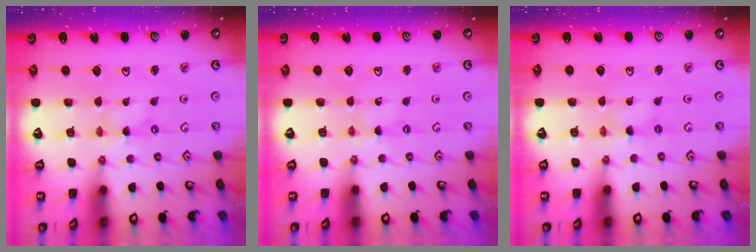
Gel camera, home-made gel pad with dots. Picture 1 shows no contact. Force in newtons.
{"total": 0.0}
{"total": 0.6, "press": 0.6, "slide": 0.1}